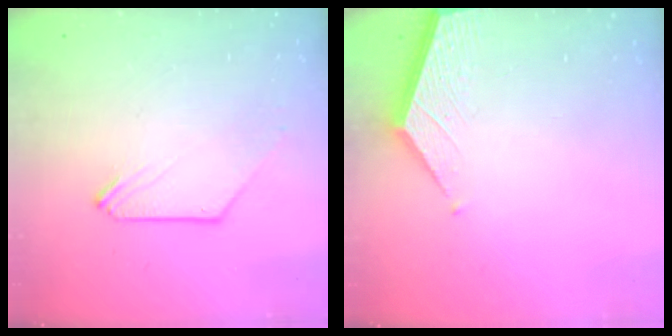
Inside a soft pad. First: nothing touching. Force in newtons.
{"total": 3.6, "press": 3.6, "slide": 0.3}